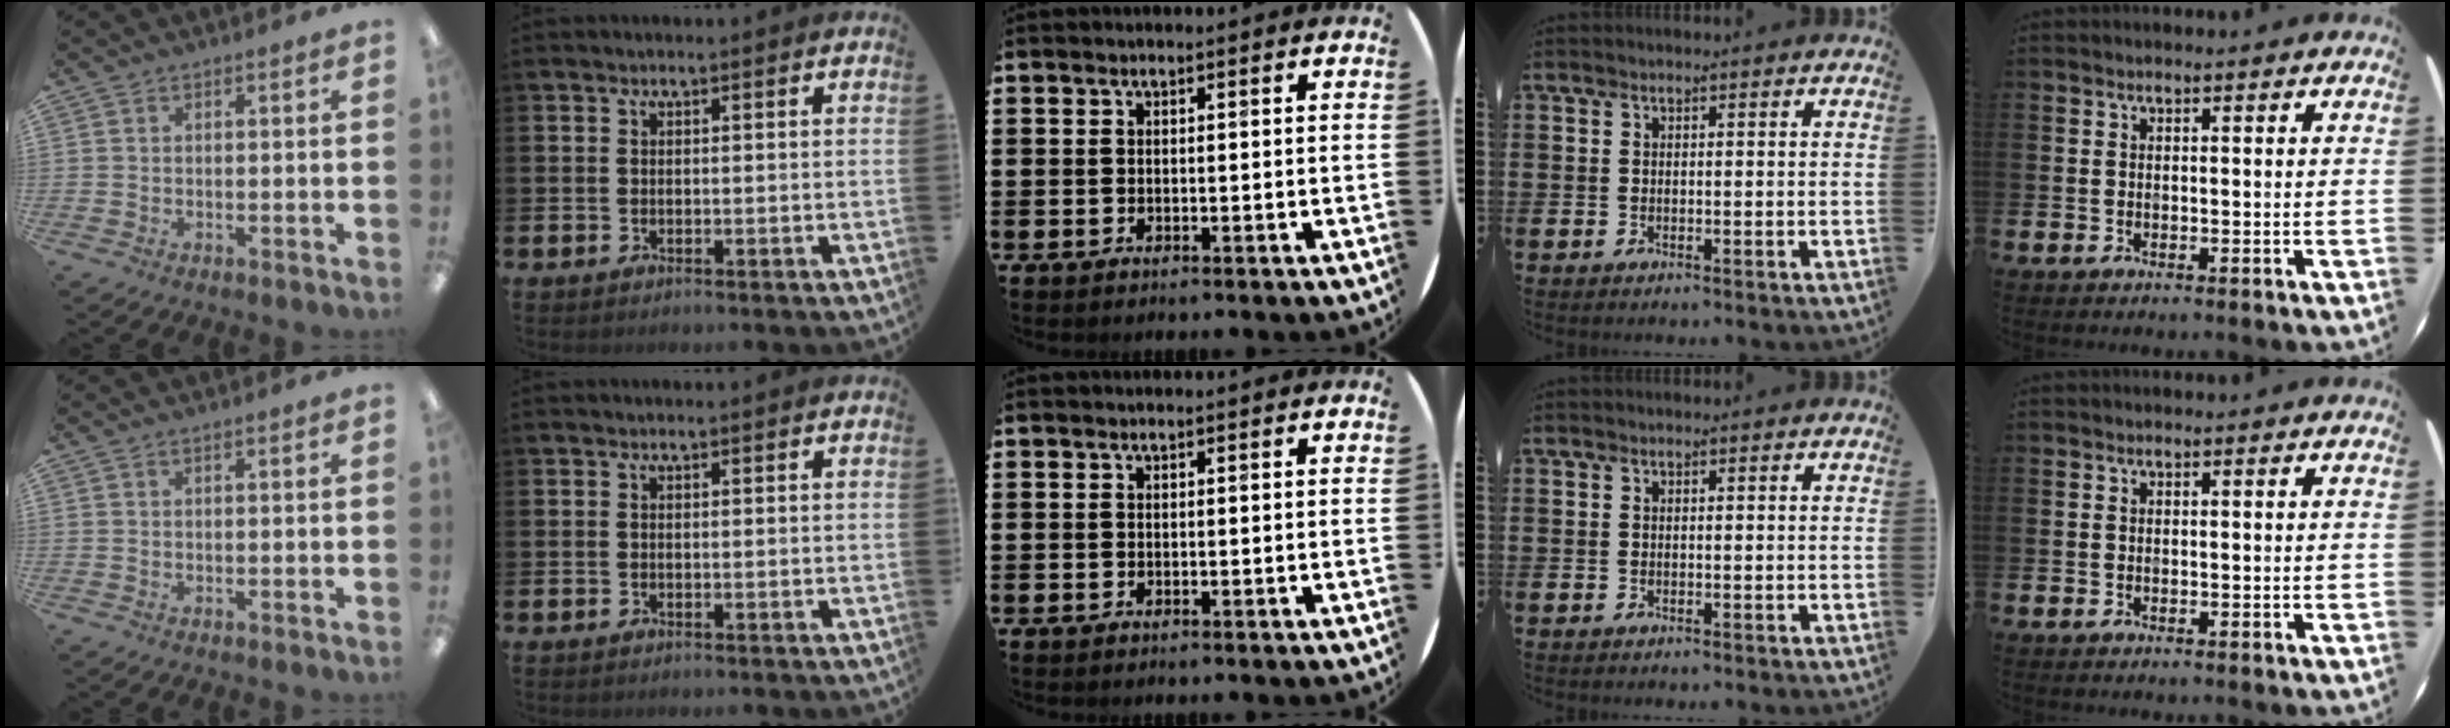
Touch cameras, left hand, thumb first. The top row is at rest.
{}